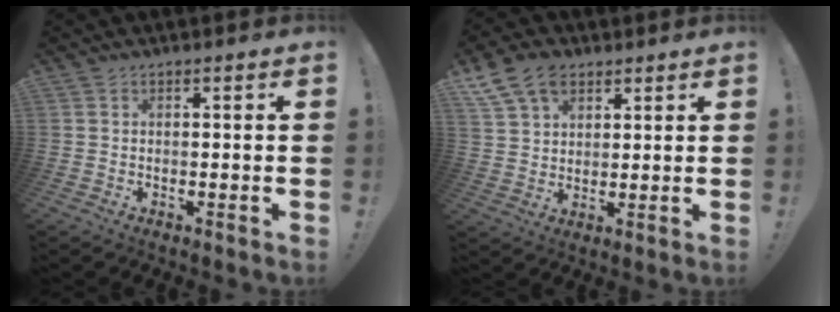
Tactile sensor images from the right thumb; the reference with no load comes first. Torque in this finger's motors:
{"motor_torque": [1.52, 2.06, 0.66, 0.63, 0.33]}